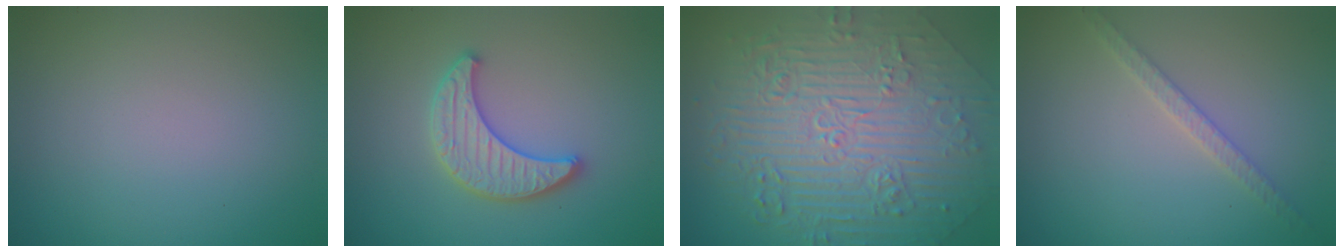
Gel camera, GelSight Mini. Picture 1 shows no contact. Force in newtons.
{"total": 3.5, "press": 3.4, "slide": 0.6}
{"total": 11.2, "press": 7.5, "slide": 8.3}
{"total": 1.9, "press": 1.9, "slide": 0.4}